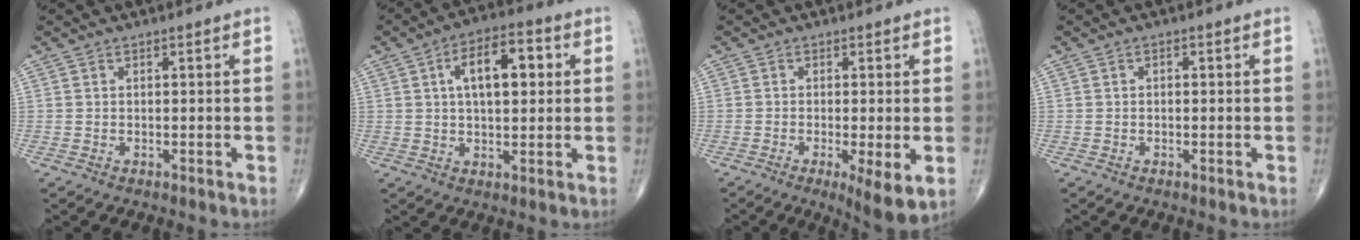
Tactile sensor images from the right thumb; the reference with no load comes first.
{"total": 11.0, "force": [2.5, 5.3, 9.3], "torque": [-0.130, 0.014, 0.035]}
{"total": 6.9, "force": [-1.9, 1.4, 6.4], "torque": [-0.104, -0.021, -0.032]}
{"total": 0.6, "force": [0.0, 0.4, 0.5], "torque": [-0.006, 0.001, 0.000]}